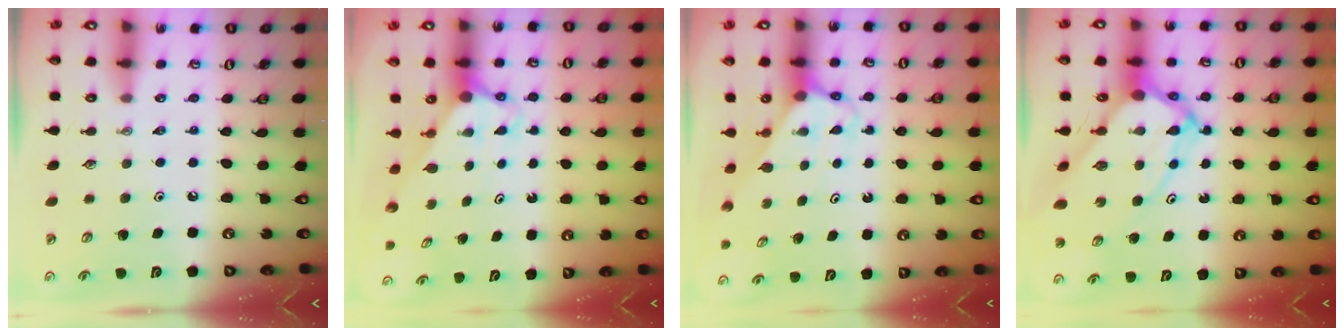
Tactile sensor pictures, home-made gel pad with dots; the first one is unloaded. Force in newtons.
{"total": 2.9, "press": 2.9, "slide": 0.0}
{"total": 2.9, "press": 2.9, "slide": 0.2}
{"total": 10.8, "press": 10.7, "slide": 1.1}